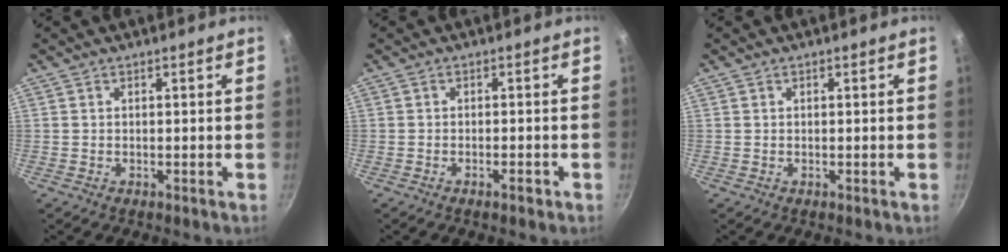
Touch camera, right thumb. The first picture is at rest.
{"total": 1.8, "force": [-1.2, 0.5, 1.3], "torque": [-0.021, 0.008, -0.020]}
{"total": 0.0}